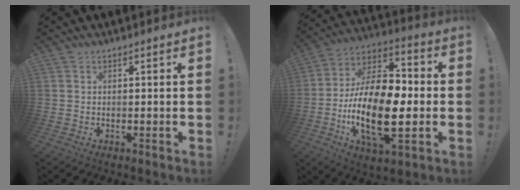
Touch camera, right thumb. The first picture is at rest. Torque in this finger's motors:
{"motor_torque": [0.52, 1.35, 2.02, -0.77, 0.58]}